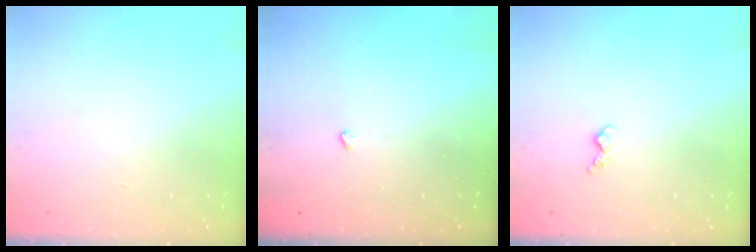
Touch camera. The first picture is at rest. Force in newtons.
{"total": 3.0, "press": 2.9, "slide": 0.4}
{"total": 3.7, "press": 3.6, "slide": 0.5}